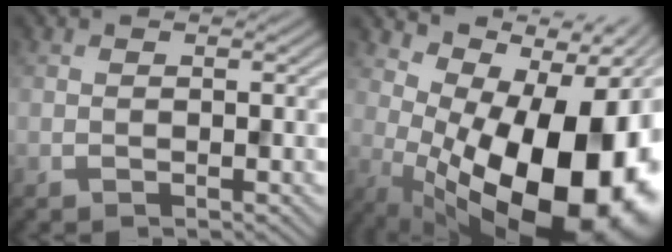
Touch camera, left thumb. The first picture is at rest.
{"total": 20.3, "force": [-3.2, 10.1, 17.3], "torque": [-0.210, -0.020, -0.035]}